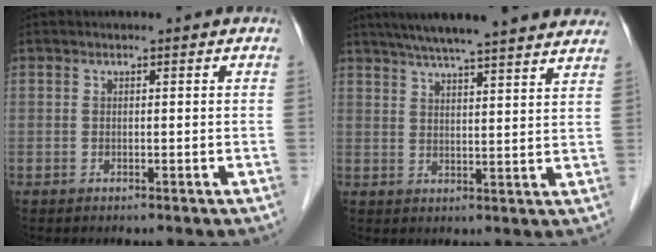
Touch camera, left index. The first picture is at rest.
{"total": 21.6, "force": [18.7, 1.5, 10.7], "torque": [-0.168, 0.025, 0.243]}